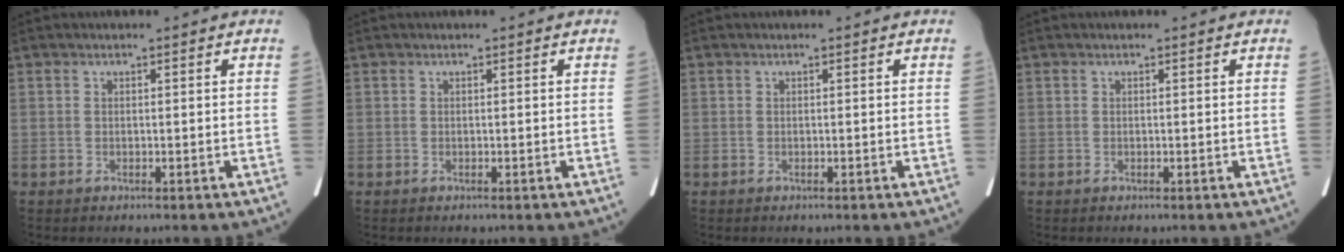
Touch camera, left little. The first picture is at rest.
{"total": 0.0}
{"total": 0.0}
{"total": 0.0}